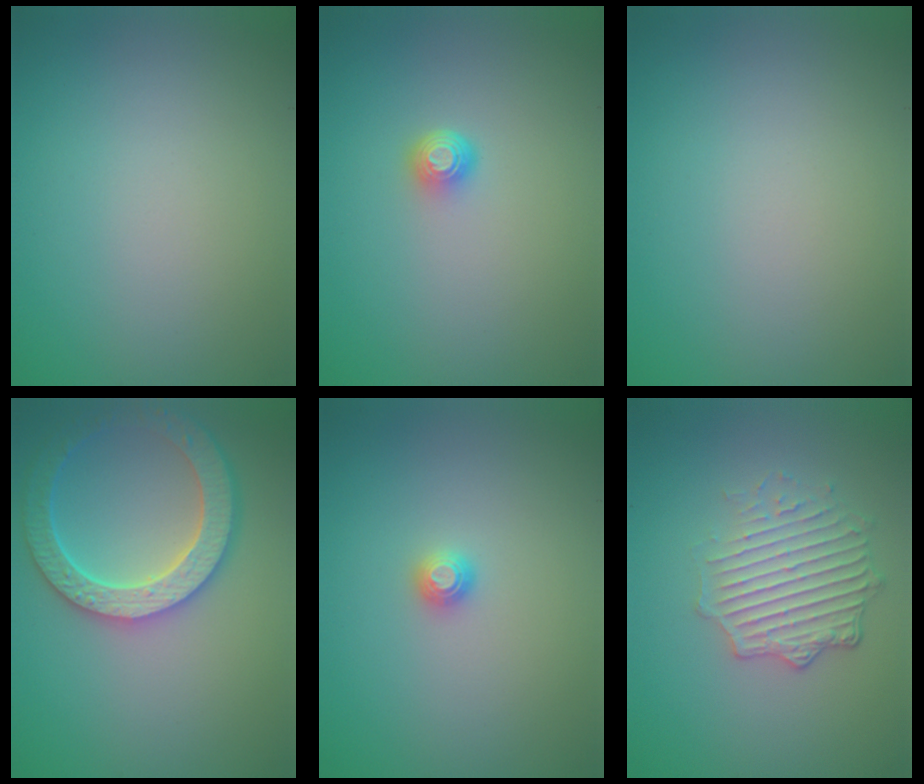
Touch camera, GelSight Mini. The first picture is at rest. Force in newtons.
{"total": 1.5, "press": 1.1, "slide": 1.1}
{"total": 0.0}
{"total": 5.4, "press": 5.0, "slide": 1.9}
{"total": 1.1, "press": 1.1, "slide": 0.1}
{"total": 4.7, "press": 3.5, "slide": 3.1}